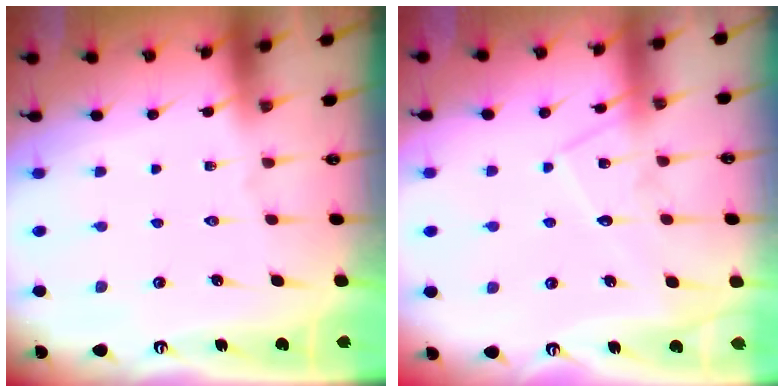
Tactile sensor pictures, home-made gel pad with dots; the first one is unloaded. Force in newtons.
{"total": 9.5, "press": 9.5, "slide": 0.6}